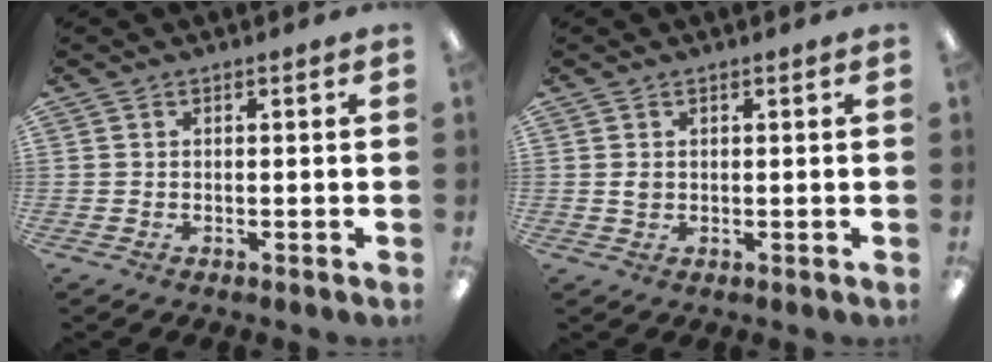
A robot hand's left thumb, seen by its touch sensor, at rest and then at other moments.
{"total": 1.4, "force": [0.5, 1.1, 0.7], "torque": [-0.015, 0.003, 0.008]}